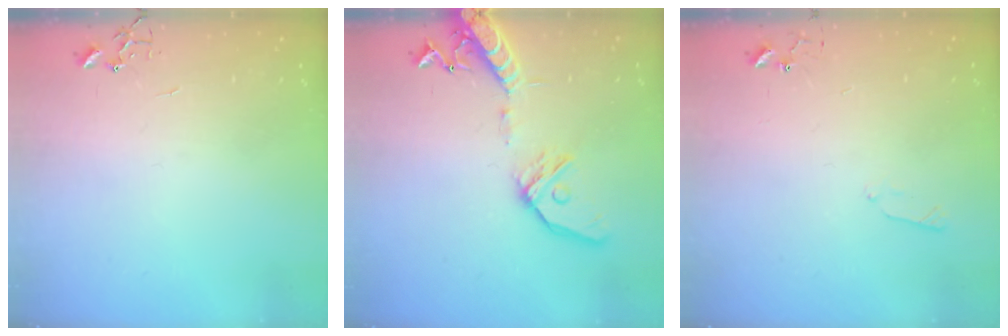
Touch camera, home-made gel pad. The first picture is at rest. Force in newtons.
{"total": 16.0, "press": 15.7, "slide": 3.1}
{"total": 4.4, "press": 4.4, "slide": 0.5}